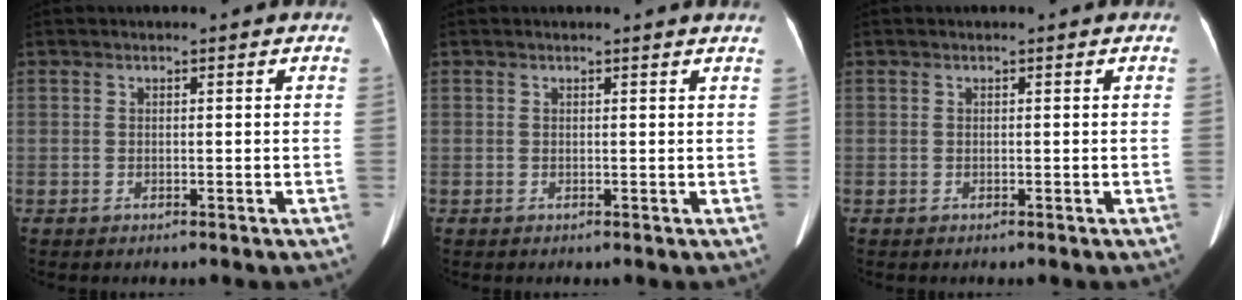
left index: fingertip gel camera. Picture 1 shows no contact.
{"total": 2.5, "force": [2.3, -0.4, 0.8], "torque": [-0.016, 0.003, 0.020]}
{"total": 0.0}